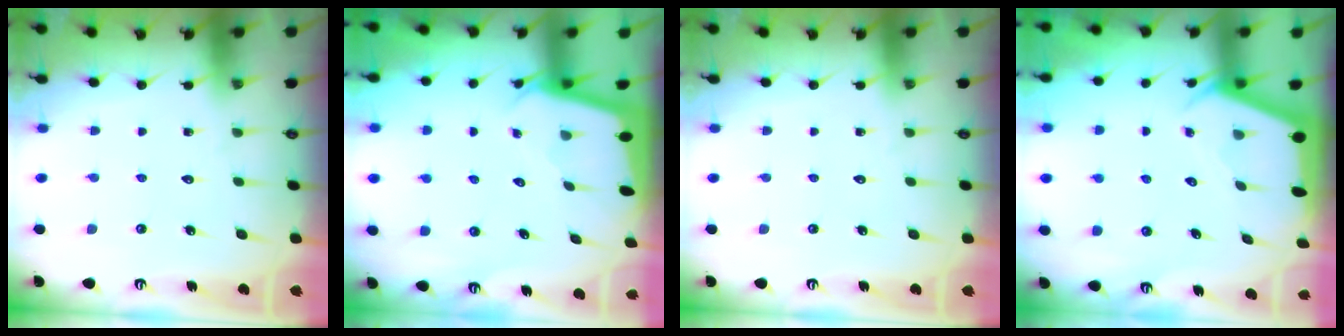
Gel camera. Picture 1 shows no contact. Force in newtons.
{"total": 2.1, "press": 2.1, "slide": 0.1}
{"total": 0.0}
{"total": 2.3, "press": 2.3, "slide": 0.3}